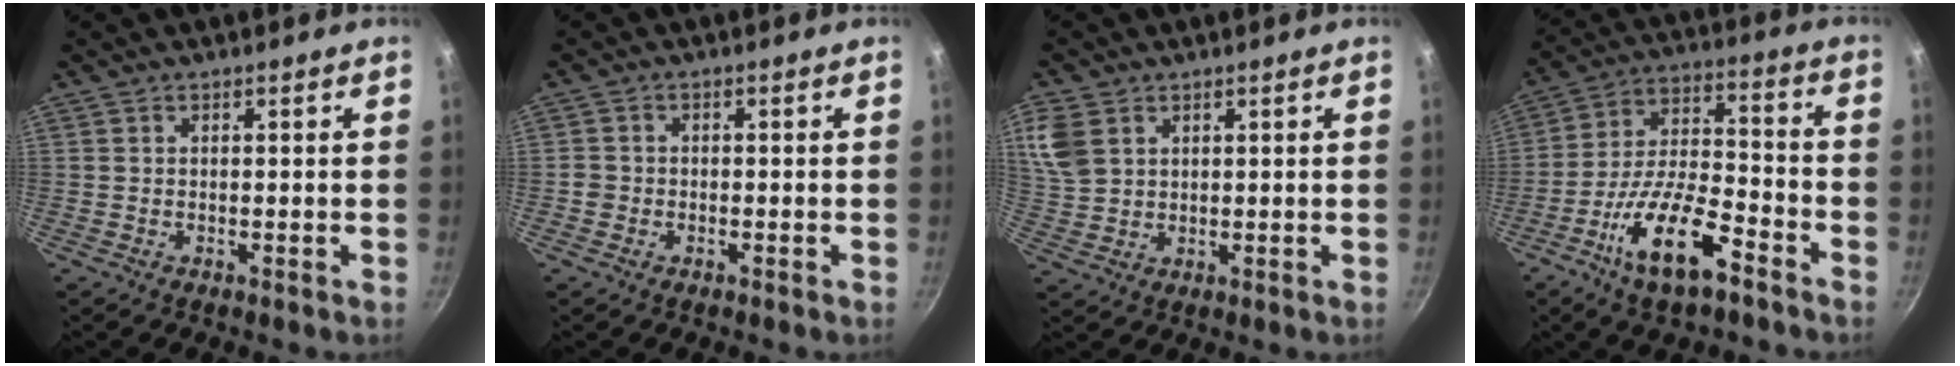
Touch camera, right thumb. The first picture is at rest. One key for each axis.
{"total": 1.9, "fx": -0.8, "fy": 1.6, "fz": 0.6, "tx": -0.007, "ty": 0.009, "tz": -0.015}
{"total": 8.8, "fx": 3.8, "fy": 6.4, "fz": 4.7, "tx": -0.094, "ty": -0.005, "tz": 0.081}
{"total": 15.7, "fx": -8.5, "fy": 5.8, "fz": 11.8, "tx": -0.208, "ty": 0.047, "tz": -0.159}